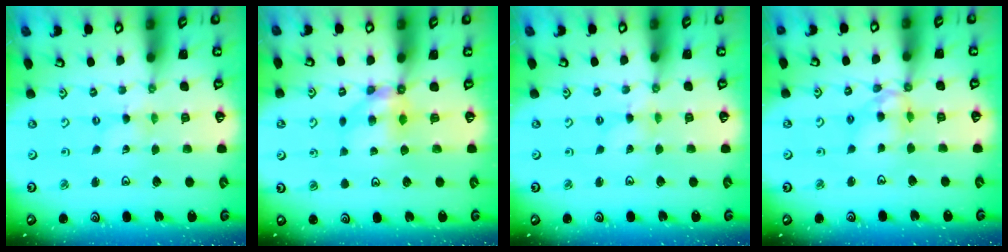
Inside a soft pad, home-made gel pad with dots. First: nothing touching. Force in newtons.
{"total": 6.0, "press": 6.0, "slide": 0.1}
{"total": 1.5, "press": 1.5, "slide": 0.1}
{"total": 10.9, "press": 10.9, "slide": 1.0}